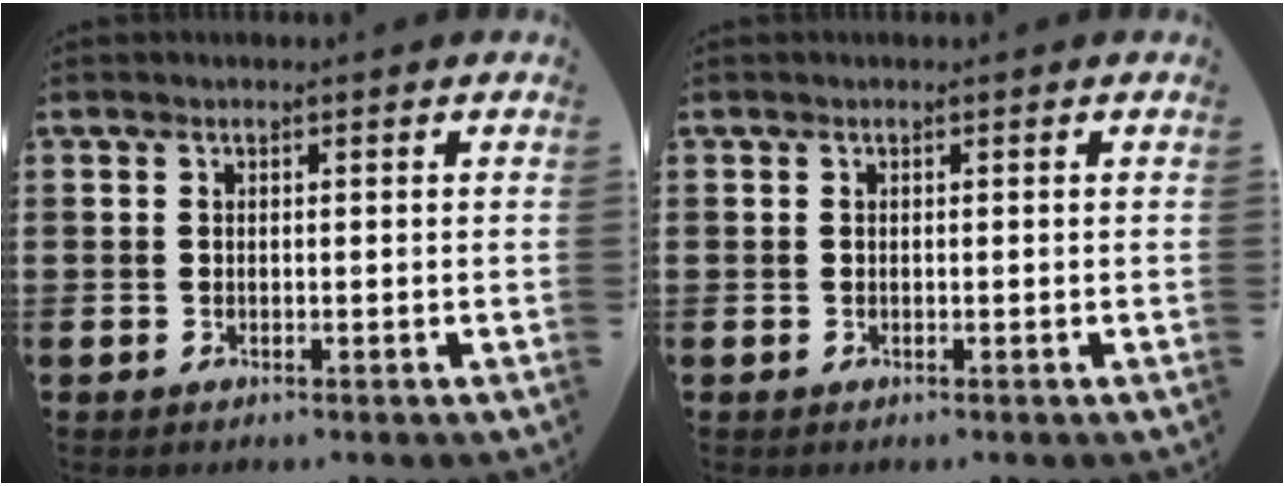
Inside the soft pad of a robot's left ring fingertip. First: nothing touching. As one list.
[{"total": 0.0}]